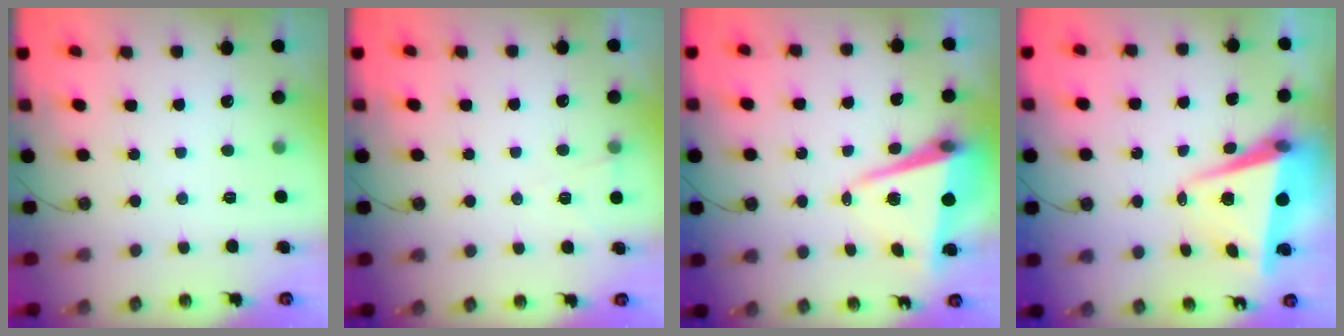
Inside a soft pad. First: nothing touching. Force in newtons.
{"total": 5.1, "press": 2.5, "slide": 4.4}
{"total": 8.2, "press": 8.0, "slide": 1.9}
{"total": 8.3, "press": 8.3, "slide": 0.8}